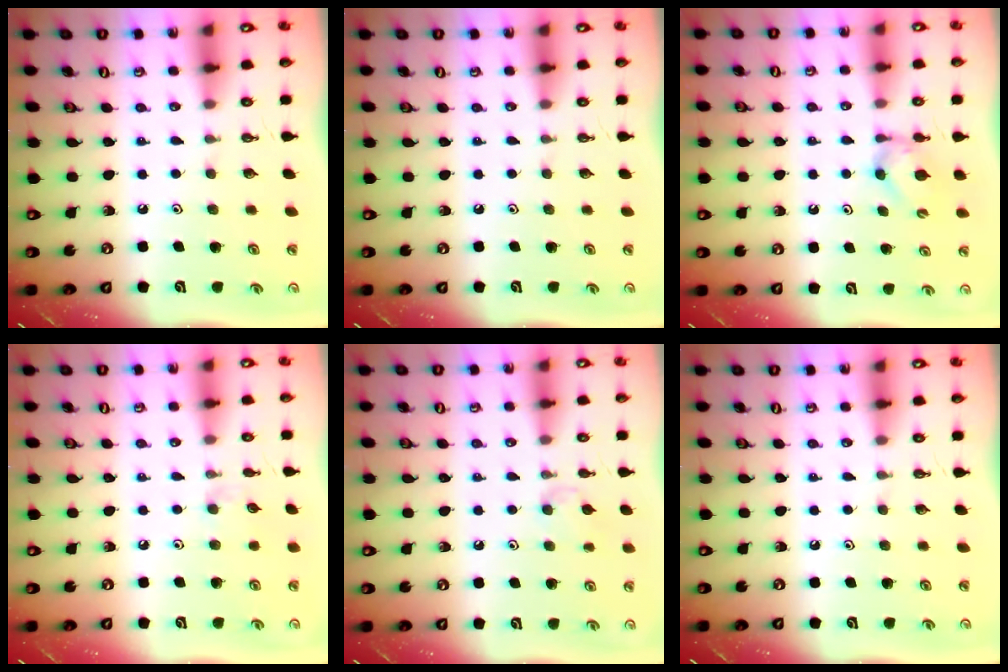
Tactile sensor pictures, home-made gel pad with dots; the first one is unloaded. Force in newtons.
{"total": 0.0}
{"total": 4.8, "press": 4.7, "slide": 0.8}
{"total": 2.9, "press": 2.9, "slide": 0.3}
{"total": 4.8, "press": 4.7, "slide": 0.8}
{"total": 0.0}